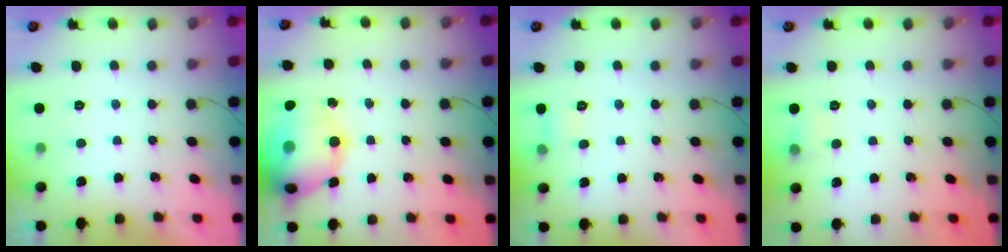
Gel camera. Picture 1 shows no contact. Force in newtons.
{"total": 16.8, "press": 16.6, "slide": 2.3}
{"total": 4.7, "press": 4.5, "slide": 1.3}
{"total": 5.7, "press": 5.5, "slide": 1.5}